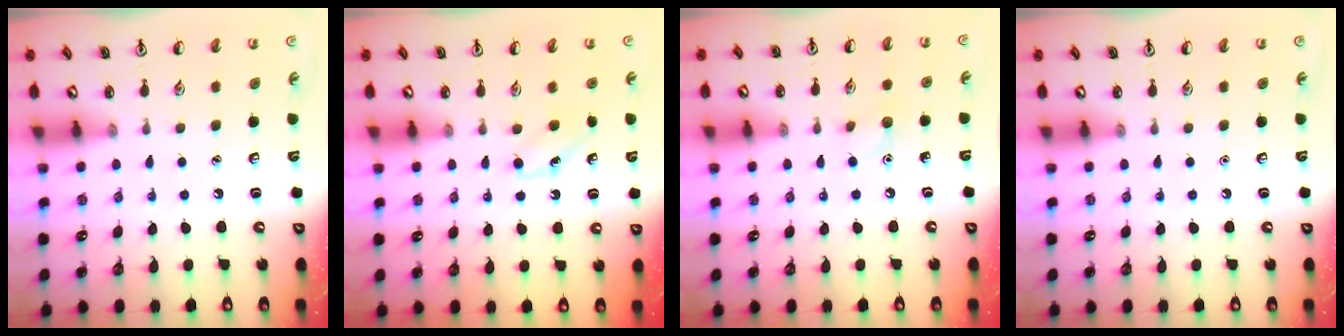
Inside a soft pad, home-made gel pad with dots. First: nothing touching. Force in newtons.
{"total": 3.8, "press": 3.6, "slide": 1.1}
{"total": 5.0, "press": 4.7, "slide": 1.6}
{"total": 0.0}